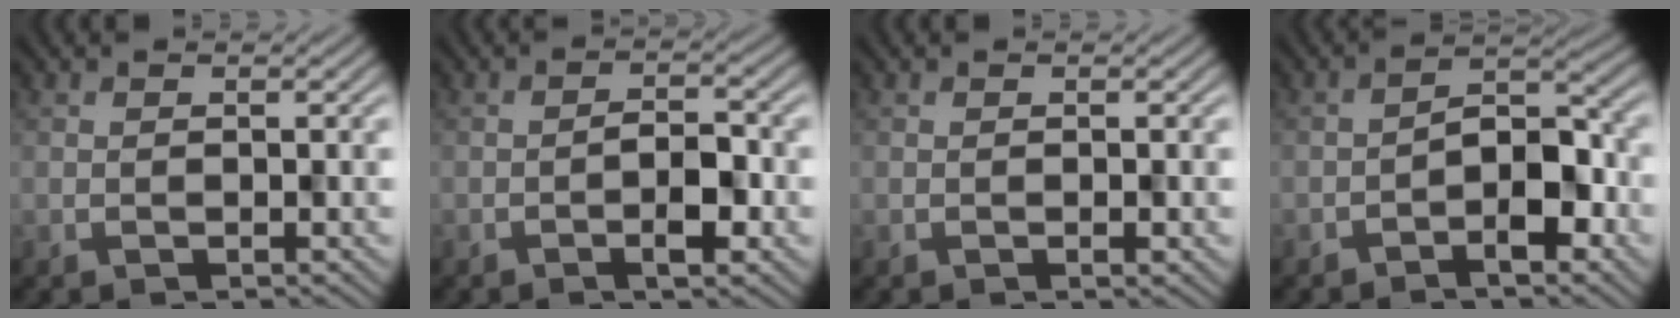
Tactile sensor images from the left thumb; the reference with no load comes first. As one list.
[{"total": 3.0, "force": [-1.2, 0.9, 2.6], "torque": [-0.039, 0.008, -0.023]}, {"total": 0.9, "force": [-0.2, 0.2, 0.8], "torque": [-0.013, 0.001, -0.002]}, {"total": 5.1, "force": [-2.5, 2.4, 3.8], "torque": [-0.041, 0.019, -0.046]}]